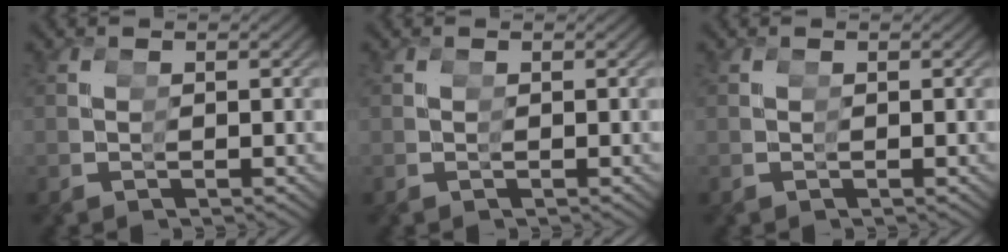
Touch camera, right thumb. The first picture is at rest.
{"total": 0.0}
{"total": 0.0}